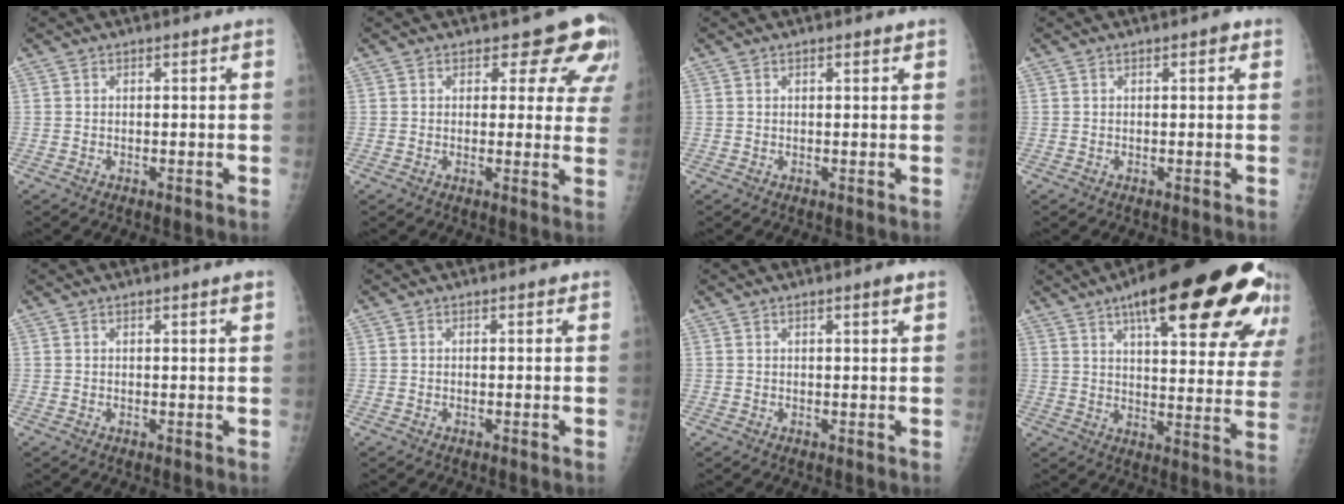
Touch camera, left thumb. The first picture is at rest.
{"total": 9.3, "force": [6.4, 5.1, 4.5], "torque": [-0.001, -0.029, 0.053]}
{"total": 1.1, "force": [0.7, 0.4, 0.8], "torque": [-0.010, -0.001, 0.009]}
{"total": 1.4, "force": [0.6, 0.6, 1.2], "torque": [-0.012, 0.002, 0.005]}
{"total": 1.4, "force": [0.8, 0.1, 1.1], "torque": [-0.017, -0.003, 0.010]}
{"total": 0.5, "force": [0.2, 0.3, 0.4], "torque": [-0.001, 0.001, -0.001]}
{"total": 1.8, "force": [1.0, 0.2, 1.4], "torque": [-0.023, -0.004, 0.013]}
{"total": 28.0, "force": [18.0, 7.5, 20.1], "torque": [-0.240, -0.053, 0.236]}